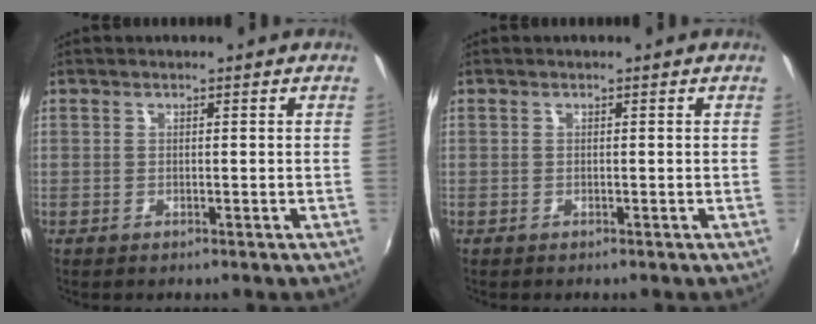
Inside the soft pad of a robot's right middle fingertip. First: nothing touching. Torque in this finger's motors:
{"motor_torque": [0.52, -0.57, -0.06, -0.14]}